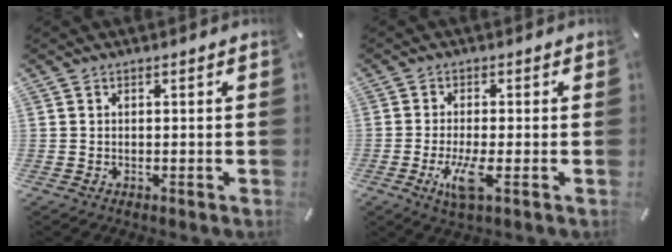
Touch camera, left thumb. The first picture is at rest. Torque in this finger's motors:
{"motor_torque": [0.34, 0.54, 0.15, 0.13, 0.10]}